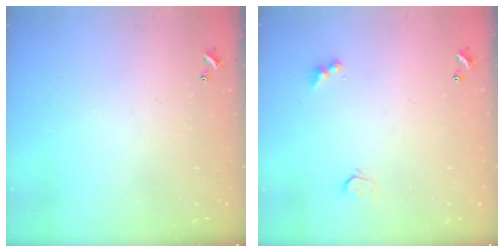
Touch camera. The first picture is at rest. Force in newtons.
{"total": 3.2, "press": 3.2, "slide": 0.3}